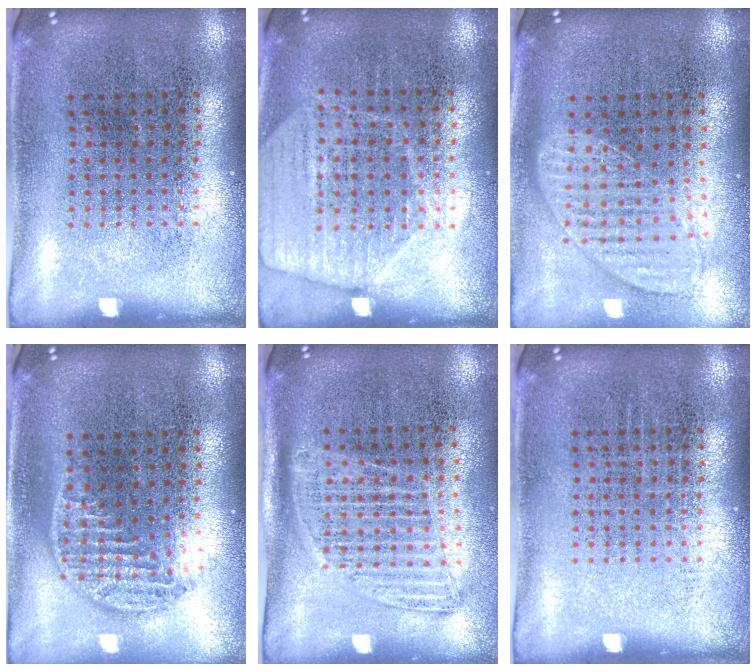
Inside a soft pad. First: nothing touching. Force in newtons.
{"total": 1.8, "press": 1.6, "slide": 0.7}
{"total": 1.1, "press": 1.1, "slide": 0.2}
{"total": 1.3, "press": 1.1, "slide": 0.7}
{"total": 1.4, "press": 1.2, "slide": 0.7}
{"total": 0.0}